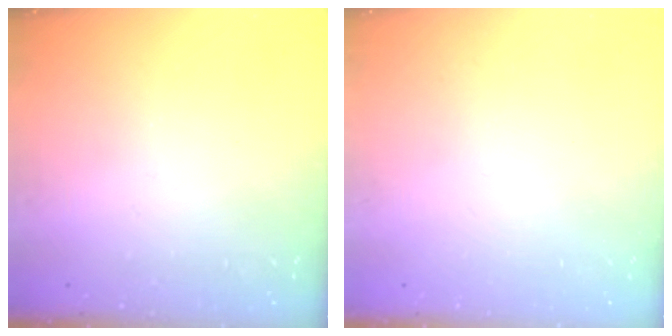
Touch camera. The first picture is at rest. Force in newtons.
{"total": 0.0}